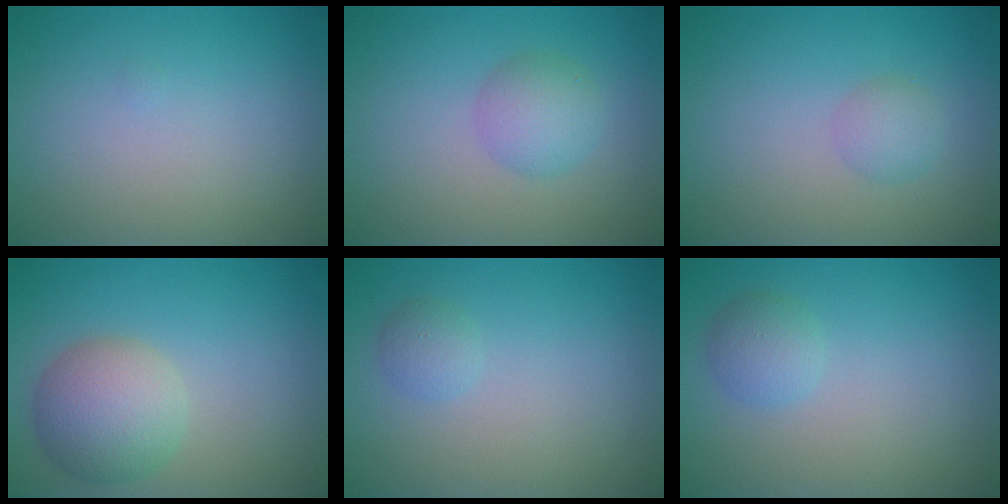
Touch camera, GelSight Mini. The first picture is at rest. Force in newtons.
{"total": 2.7, "press": 2.7, "slide": 0.1}
{"total": 1.6, "press": 1.6, "slide": 0.0}
{"total": 5.1, "press": 5.1, "slide": 0.4}
{"total": 1.2, "press": 1.2, "slide": 0.1}
{"total": 1.8, "press": 1.8, "slide": 0.1}